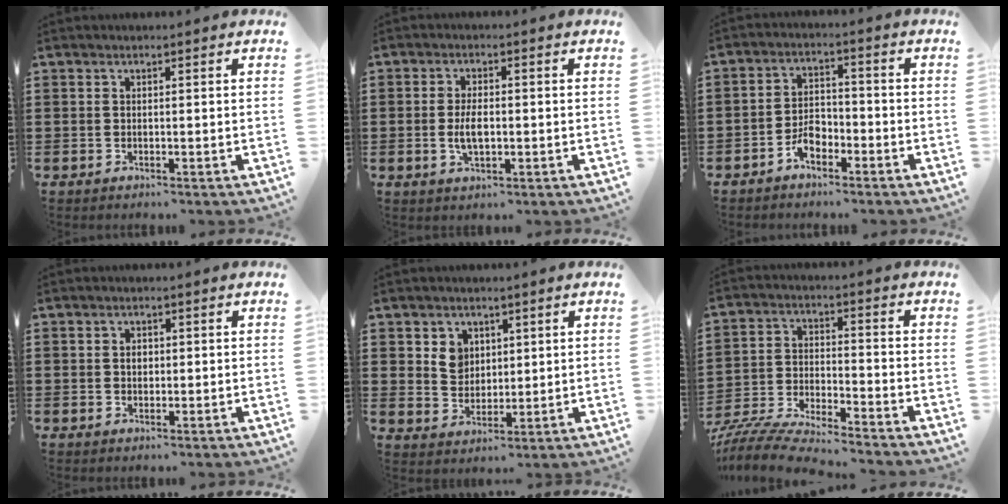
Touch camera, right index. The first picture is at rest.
{"total": 4.1, "force": [-0.4, 1.8, 3.7], "torque": [-0.075, 0.001, -0.010]}
{"total": 3.9, "force": [-2.5, 1.9, 2.3], "torque": [-0.048, 0.002, -0.049]}
{"total": 1.4, "force": [0.1, 1.0, 0.9], "torque": [-0.020, 0.007, 0.002]}
{"total": 4.3, "force": [2.2, 3.4, 1.5], "torque": [-0.033, 0.010, 0.040]}
{"total": 6.8, "force": [-6.6, 0.0, 1.5], "torque": [-0.054, -0.012, -0.137]}